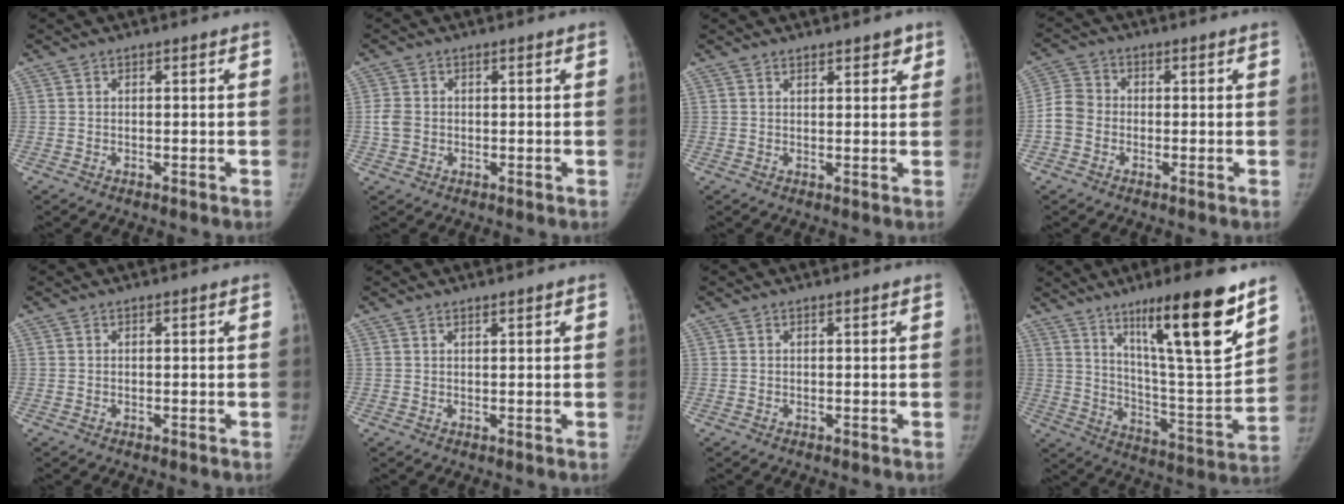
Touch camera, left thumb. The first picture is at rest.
{"total": 2.9, "force": [-0.1, 2.4, 1.6], "torque": [-0.033, 0.002, -0.002]}
{"total": 3.3, "force": [2.3, 1.5, 1.8], "torque": [-0.004, -0.011, 0.030]}
{"total": 5.1, "force": [-1.2, 4.4, 2.3], "torque": [-0.037, 0.013, -0.033]}
{"total": 0.0}
{"total": 1.0, "force": [0.8, 0.2, 0.5], "torque": [-0.007, -0.004, 0.014]}
{"total": 0.0}
{"total": 22.3, "force": [13.3, 3.1, 17.5], "torque": [-0.250, -0.073, 0.222]}